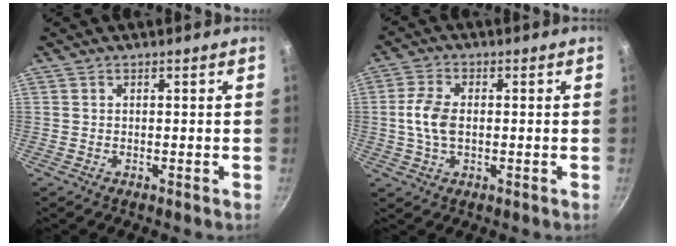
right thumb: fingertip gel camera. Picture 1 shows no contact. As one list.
[{"total": 6.5, "force": [-0.1, 3.9, 5.1], "torque": [-0.103, 0.012, -0.004]}]